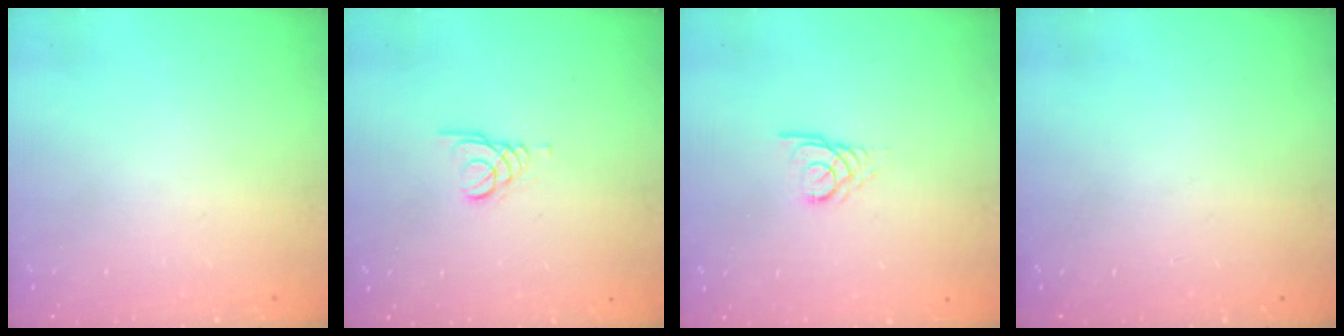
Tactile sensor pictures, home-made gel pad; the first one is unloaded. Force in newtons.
{"total": 1.5, "press": 1.5, "slide": 0.1}
{"total": 2.4, "press": 2.4, "slide": 0.1}
{"total": 0.0}